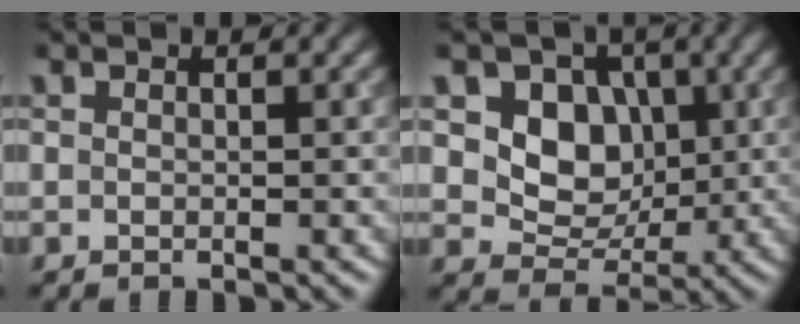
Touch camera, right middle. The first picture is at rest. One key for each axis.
{"total": 6.2, "fx": 1.3, "fy": 4.9, "fz": 3.6, "tx": -0.057, "ty": -0.006, "tz": 0.013}